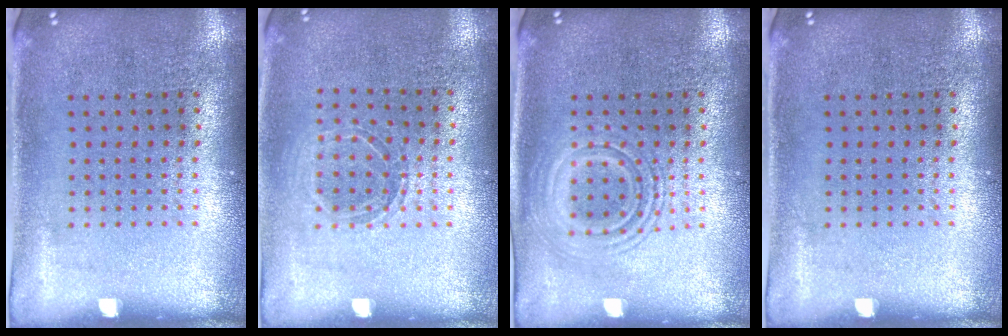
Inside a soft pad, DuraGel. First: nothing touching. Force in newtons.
{"total": 1.1, "press": 1.0, "slide": 0.3}
{"total": 2.7, "press": 2.6, "slide": 0.4}
{"total": 0.0}